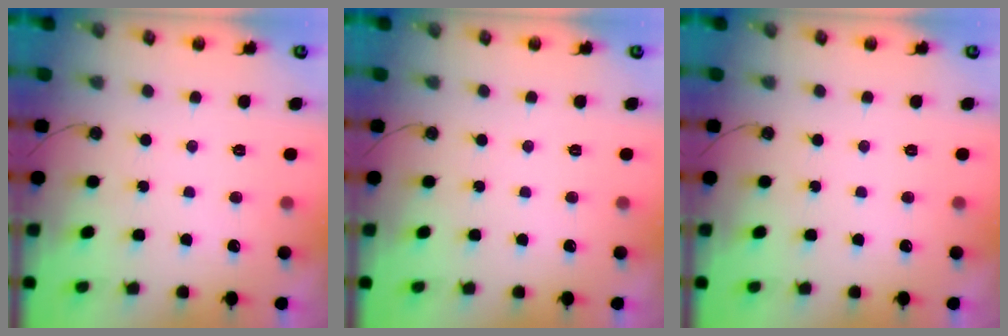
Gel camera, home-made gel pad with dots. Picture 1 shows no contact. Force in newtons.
{"total": 0.0}
{"total": 0.0}